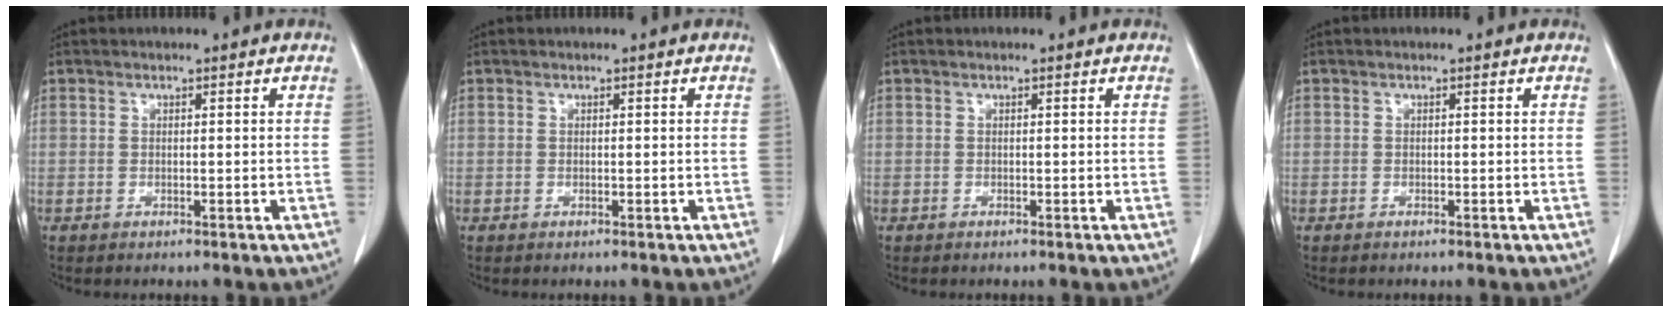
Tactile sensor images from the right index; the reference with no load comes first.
{"total": 0.0}
{"total": 0.0}
{"total": 0.0}